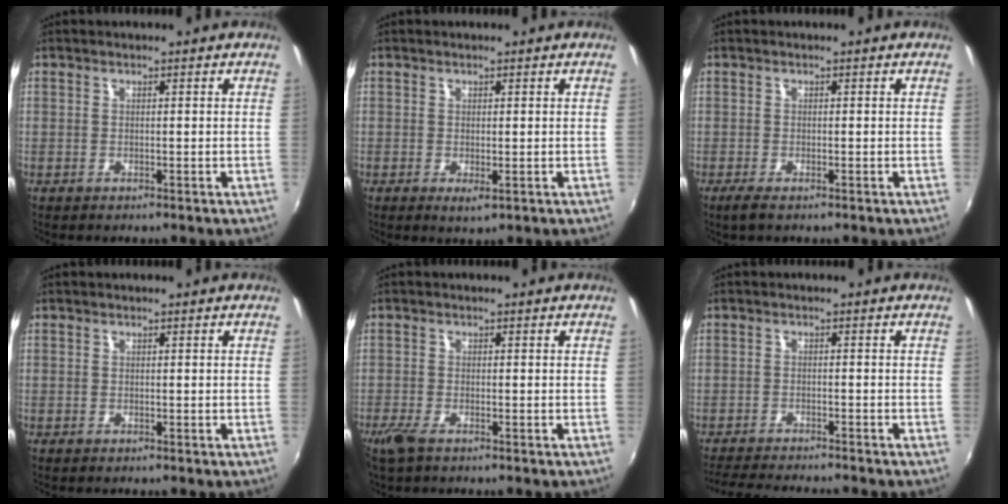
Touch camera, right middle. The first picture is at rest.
{"total": 1.6, "force": [-0.1, 0.6, 1.5], "torque": [-0.026, -0.006, -0.001]}
{"total": 1.8, "force": [-1.1, 0.2, 1.4], "torque": [-0.029, -0.008, -0.021]}
{"total": 0.0}
{"total": 3.3, "force": [-2.3, 0.9, 2.1], "torque": [-0.053, -0.010, -0.045]}
{"total": 8.6, "force": [-8.0, 0.4, 3.2], "torque": [-0.081, -0.018, -0.130]}